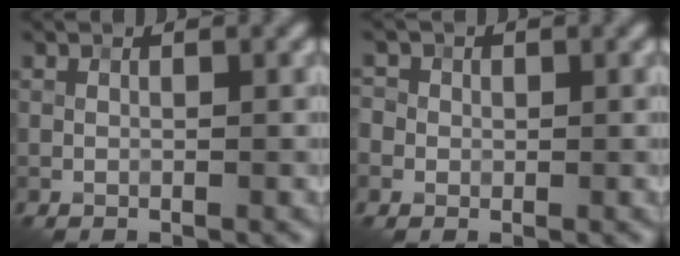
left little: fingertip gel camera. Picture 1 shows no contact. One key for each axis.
{"total": 2.6, "fx": 0.4, "fy": 2.4, "fz": 0.9, "tx": 0.000, "ty": 0.014, "tz": -0.013}